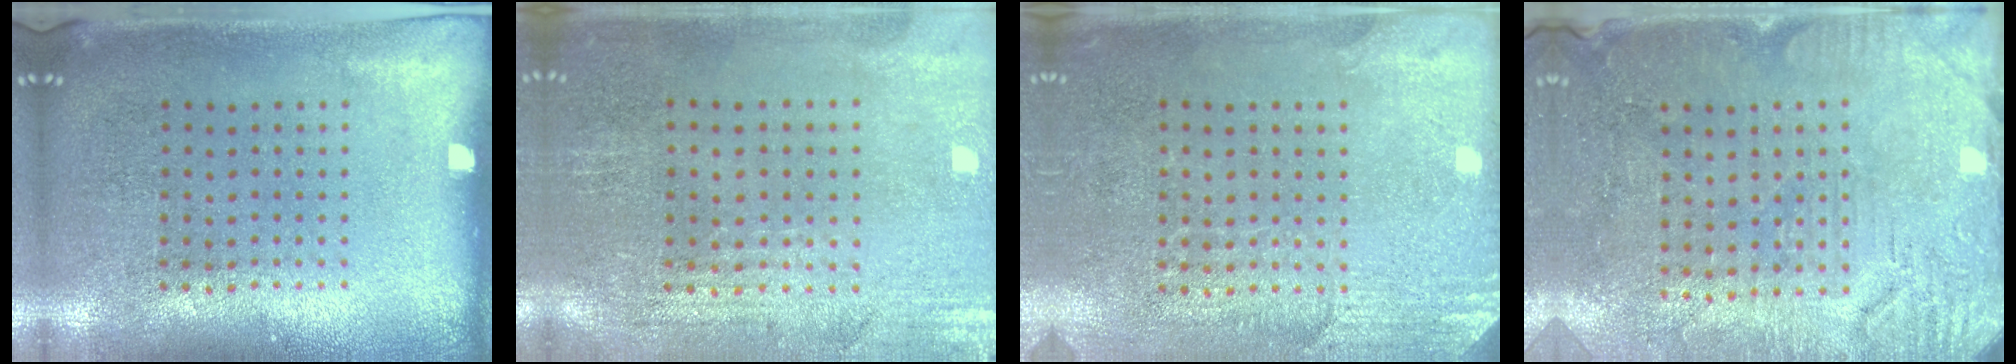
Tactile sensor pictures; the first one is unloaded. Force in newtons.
{"total": 0.6, "press": 0.5, "slide": 0.3}
{"total": 2.7, "press": 2.5, "slide": 1.1}
{"total": 3.0, "press": 2.8, "slide": 0.9}